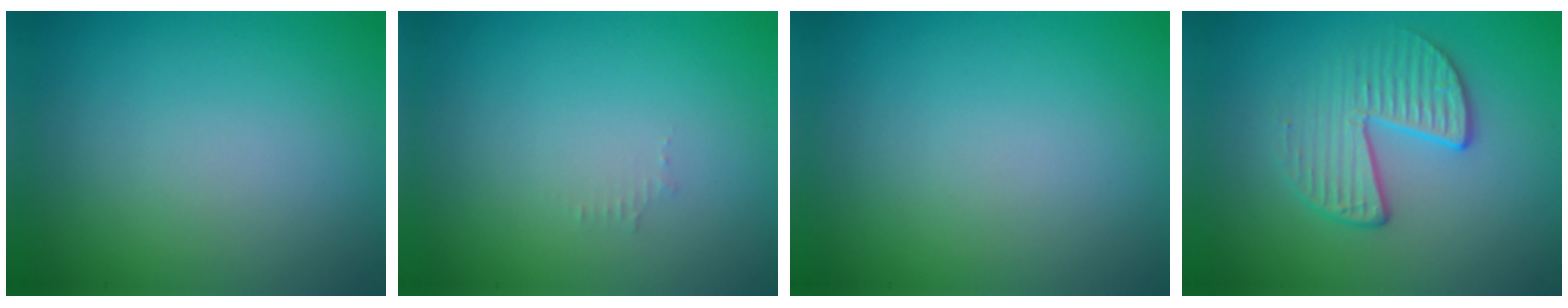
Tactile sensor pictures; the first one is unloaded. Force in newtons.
{"total": 0.6, "press": 0.6, "slide": 0.1}
{"total": 0.0}
{"total": 3.4, "press": 2.8, "slide": 2.0}